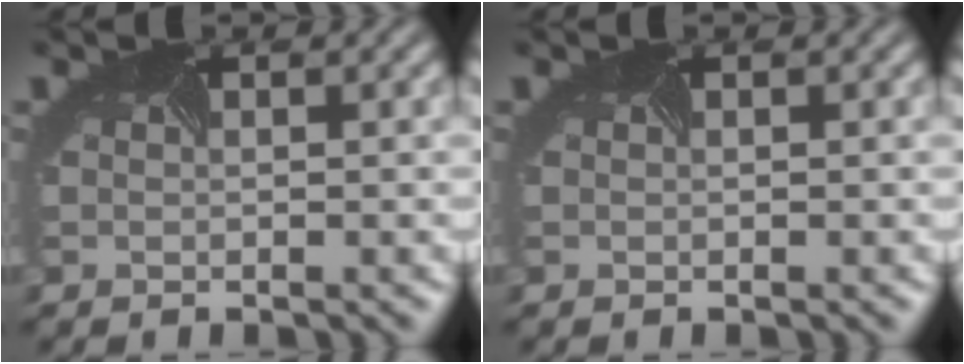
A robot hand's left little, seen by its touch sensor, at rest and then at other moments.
{"total": 0.0}